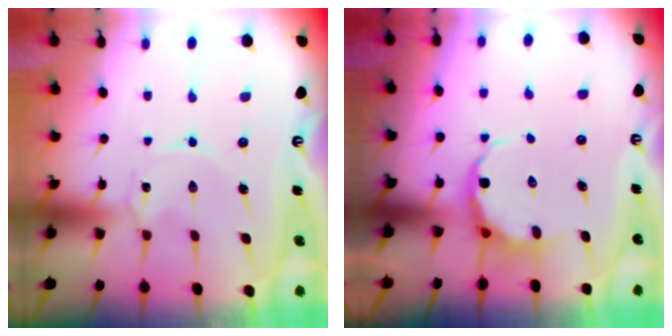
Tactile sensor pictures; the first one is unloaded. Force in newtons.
{"total": 7.0, "press": 6.8, "slide": 1.7}